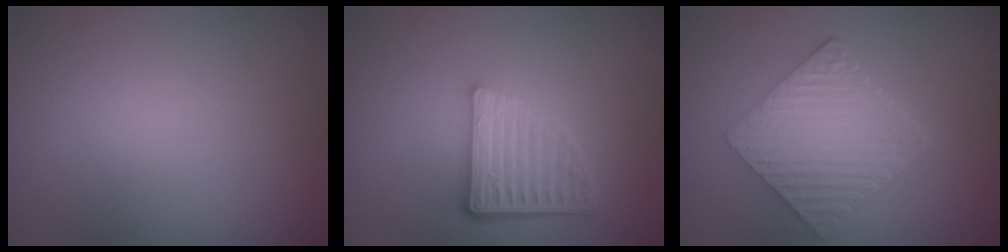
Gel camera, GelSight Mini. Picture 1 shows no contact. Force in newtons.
{"total": 4.6, "press": 3.5, "slide": 3.0}
{"total": 6.6, "press": 4.6, "slide": 4.7}